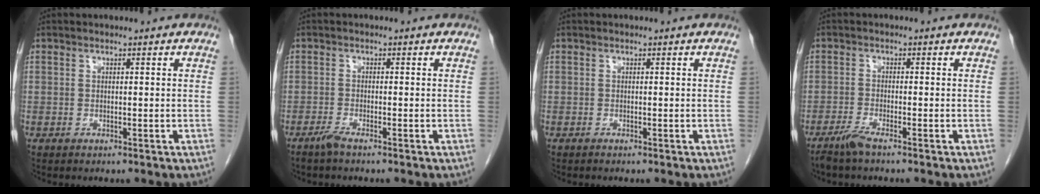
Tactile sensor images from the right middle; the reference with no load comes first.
{"total": 1.6, "force": [-1.3, -0.1, 0.9], "torque": [-0.027, -0.004, -0.029]}
{"total": 0.0}
{"total": 2.5, "force": [-2.1, -0.1, 1.5], "torque": [-0.040, -0.006, -0.045]}